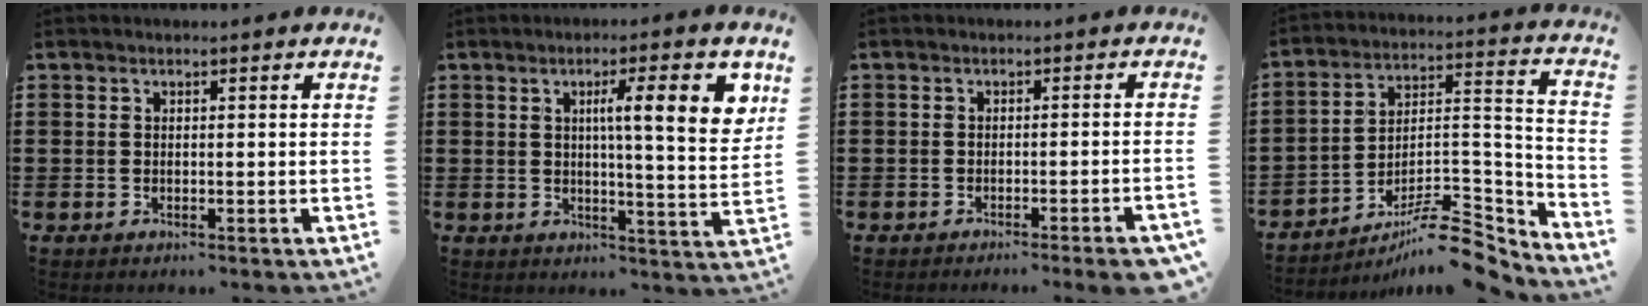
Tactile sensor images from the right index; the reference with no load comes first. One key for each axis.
{"total": 10.0, "fx": 3.4, "fy": 1.4, "fz": 9.3, "tx": -0.141, "ty": -0.008, "tz": 0.044}
{"total": 2.2, "fx": -1.7, "fy": -0.2, "fz": 1.3, "tx": -0.020, "ty": -0.001, "tz": -0.032}
{"total": 10.8, "fx": -8.7, "fy": 2.8, "fz": 5.7, "tx": -0.082, "ty": 0.033, "tz": -0.166}